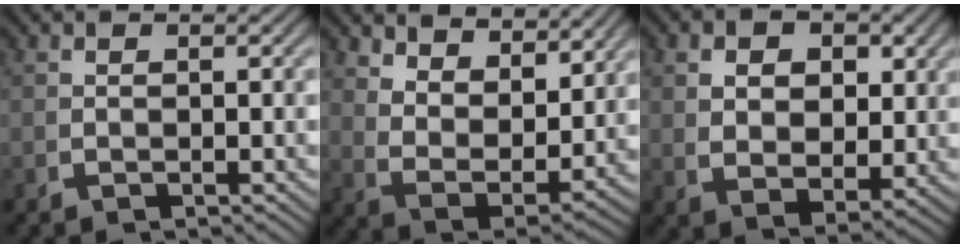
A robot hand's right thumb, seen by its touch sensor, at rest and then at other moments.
{"total": 7.4, "force": [2.6, 4.4, 5.4], "torque": [-0.129, -0.038, 0.065]}
{"total": 5.3, "force": [1.1, 3.7, 3.7], "torque": [-0.066, -0.023, 0.035]}